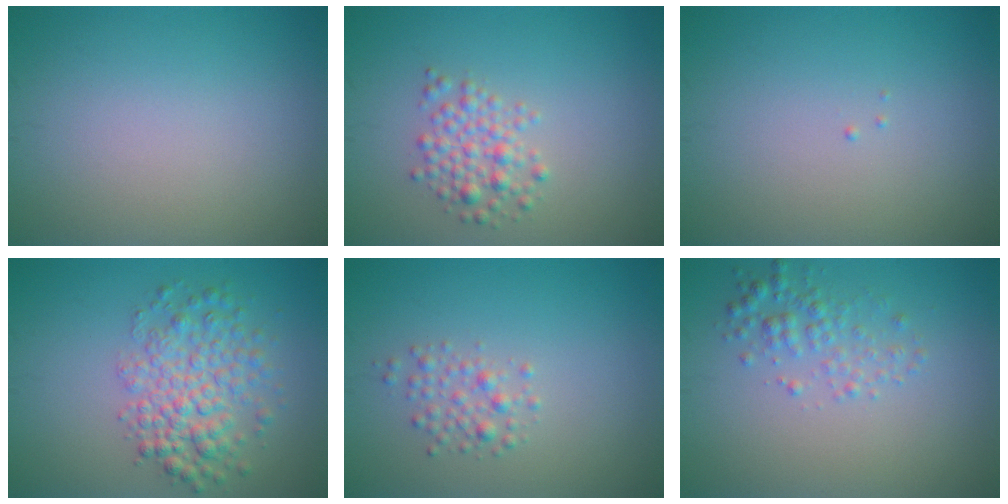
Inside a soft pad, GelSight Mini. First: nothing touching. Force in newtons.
{"total": 2.6, "press": 2.6, "slide": 0.2}
{"total": 0.0}
{"total": 5.0, "press": 5.0, "slide": 0.2}
{"total": 1.8, "press": 1.8, "slide": 0.1}
{"total": 2.3, "press": 2.3, "slide": 0.1}